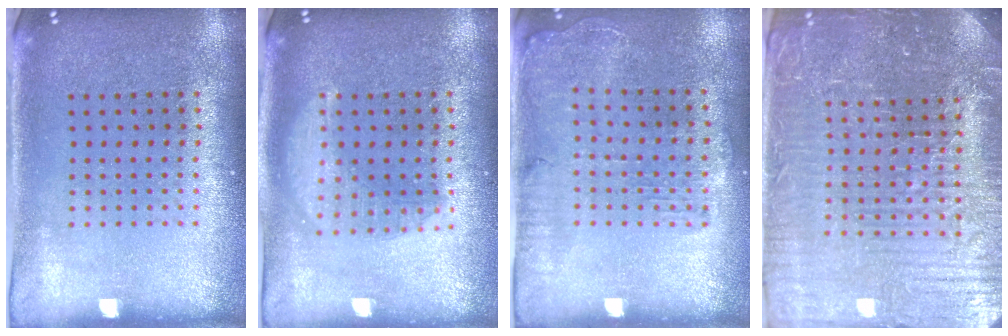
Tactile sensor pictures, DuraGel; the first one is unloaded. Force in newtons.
{"total": 1.4, "press": 1.4, "slide": 0.1}
{"total": 1.6, "press": 1.5, "slide": 0.5}
{"total": 5.4, "press": 5.1, "slide": 1.8}